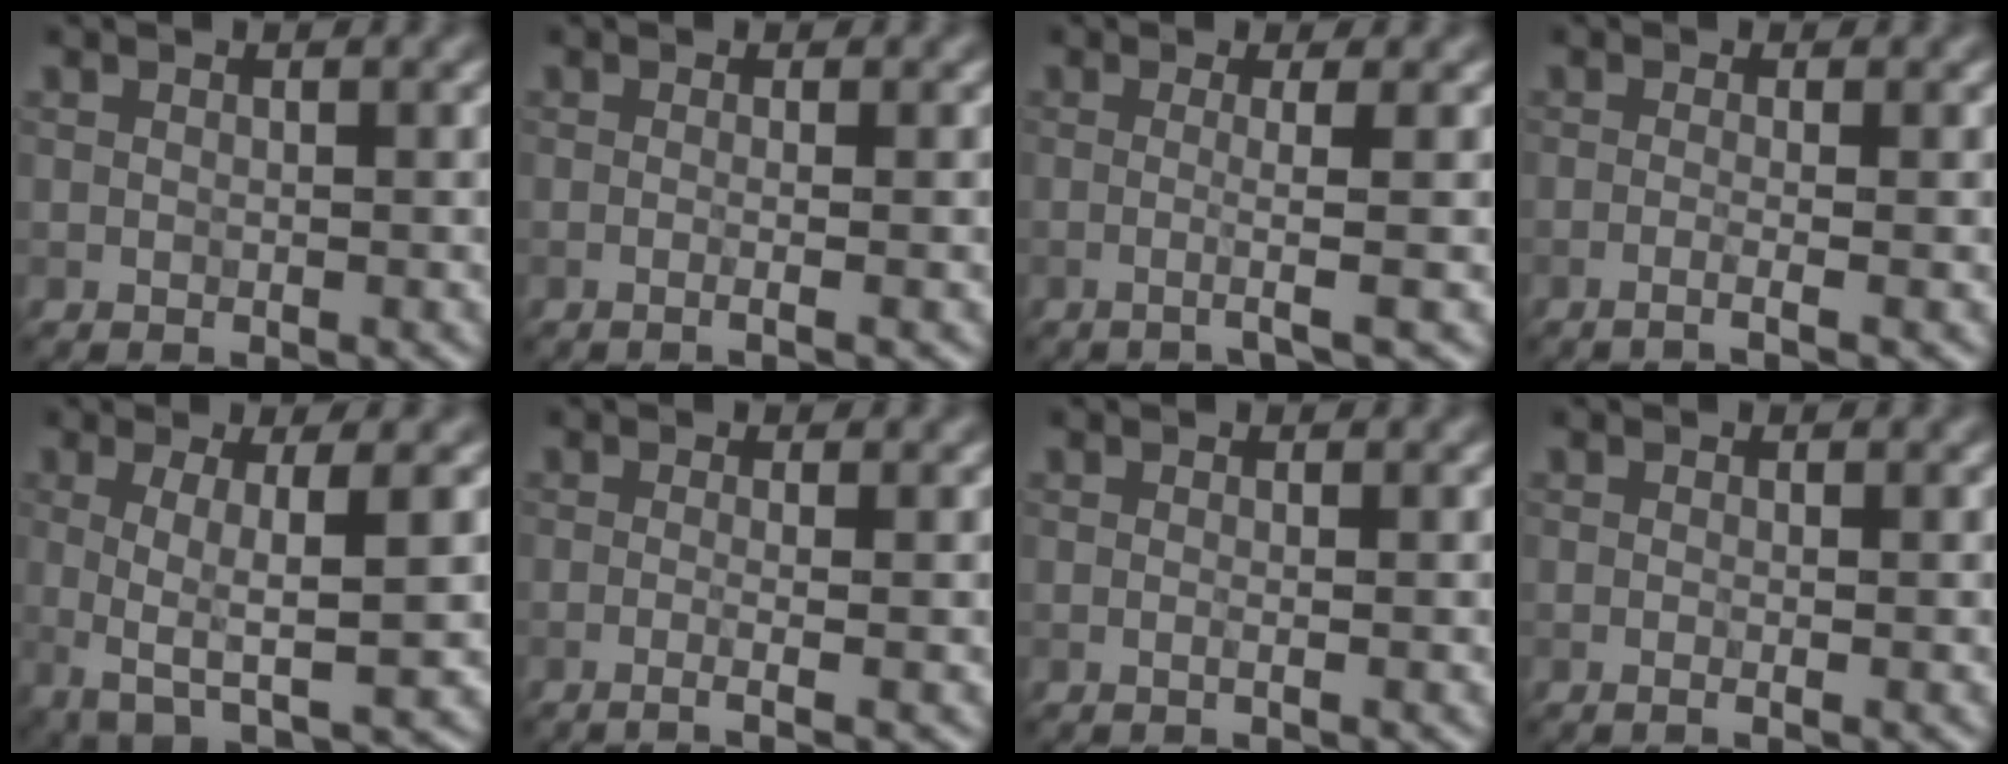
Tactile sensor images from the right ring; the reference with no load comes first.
{"total": 2.4, "force": [0.0, 1.1, 2.1], "torque": [-0.010, -0.007, -0.029]}
{"total": 2.8, "force": [-0.2, 0.4, 2.7], "torque": [-0.045, -0.008, -0.017]}
{"total": 2.3, "force": [-0.6, 0.8, 2.1], "torque": [-0.015, -0.007, -0.028]}
{"total": 5.8, "force": [-0.1, 1.6, 5.6], "torque": [-0.086, -0.003, -0.004]}
{"total": 2.8, "force": [-0.4, 1.1, 2.5], "torque": [-0.018, -0.004, -0.032]}
{"total": 1.1, "force": [-0.1, 0.4, 1.0], "torque": [-0.012, -0.008, -0.011]}
{"total": 1.3, "force": [-0.1, 0.5, 1.2], "torque": [-0.010, -0.009, -0.015]}